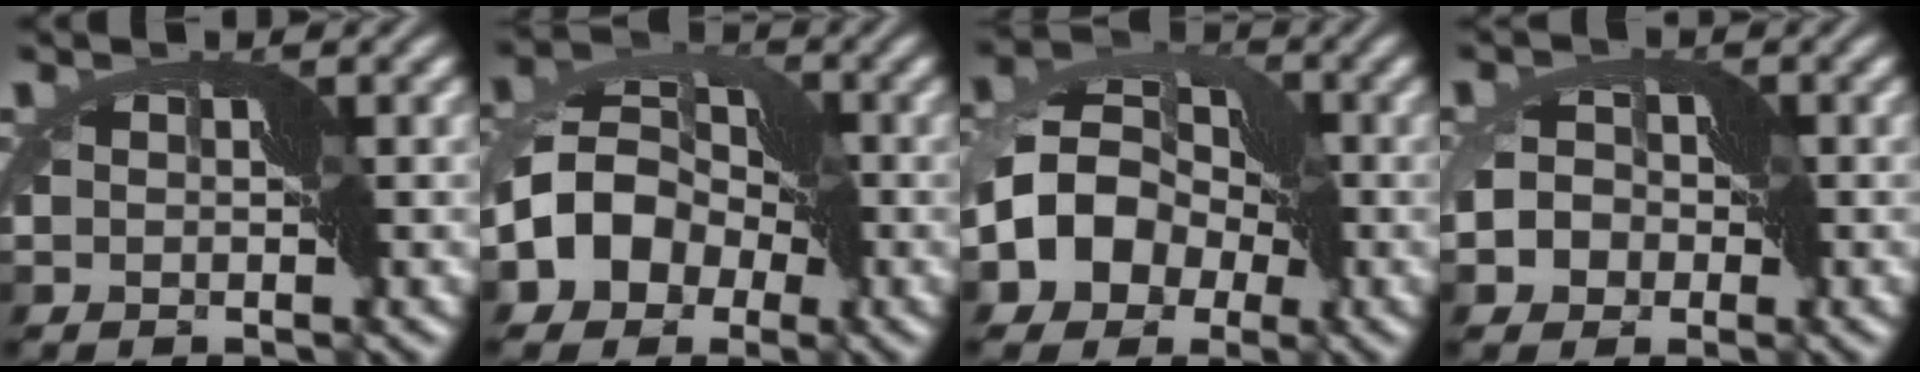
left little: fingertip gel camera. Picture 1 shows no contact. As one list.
[{"total": 6.3, "force": [-1.7, 4.7, 3.8], "torque": [-0.071, 0.005, -0.054]}, {"total": 8.2, "force": [-1.8, 6.1, 5.2], "torque": [-0.090, -0.002, -0.055]}, {"total": 4.6, "force": [-1.9, 3.8, 1.7], "torque": [-0.020, -0.005, -0.053]}]